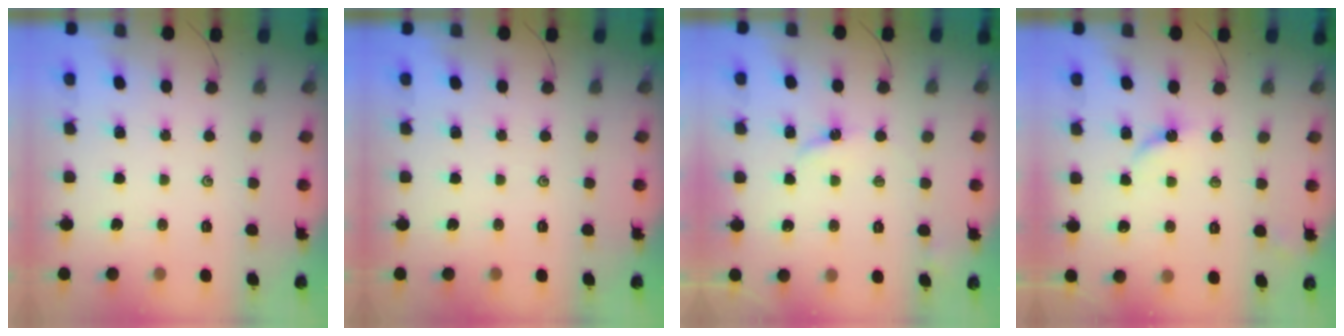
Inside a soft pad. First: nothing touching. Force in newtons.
{"total": 0.0}
{"total": 3.6, "press": 3.5, "slide": 0.3}
{"total": 3.5, "press": 3.5, "slide": 0.3}